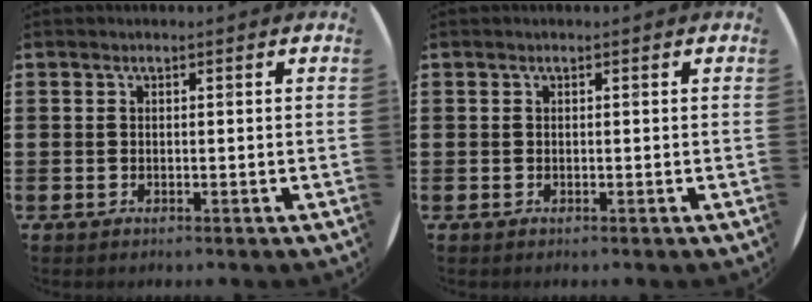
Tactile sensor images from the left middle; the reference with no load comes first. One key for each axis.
{"total": 0.0}